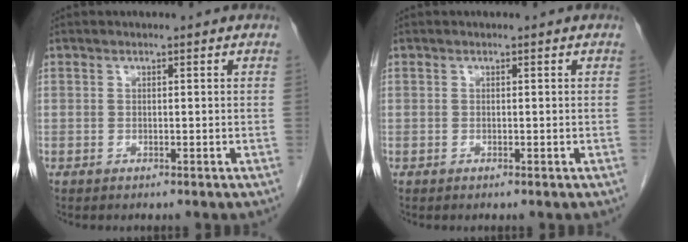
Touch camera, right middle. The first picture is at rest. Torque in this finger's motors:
{"motor_torque": [0.05, -0.09, 0.01, 0.00]}